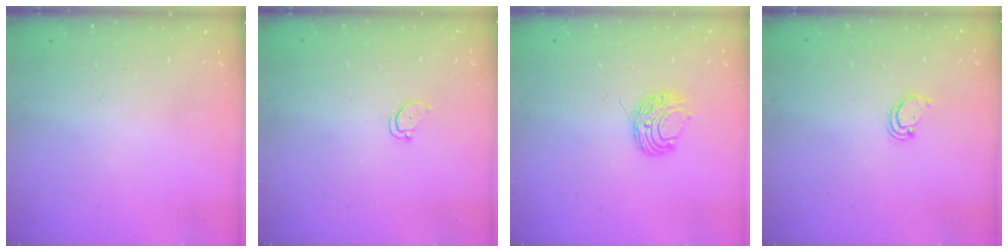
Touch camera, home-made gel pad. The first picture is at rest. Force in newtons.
{"total": 2.0, "press": 2.0, "slide": 0.2}
{"total": 7.5, "press": 7.4, "slide": 0.6}
{"total": 2.2, "press": 2.2, "slide": 0.1}